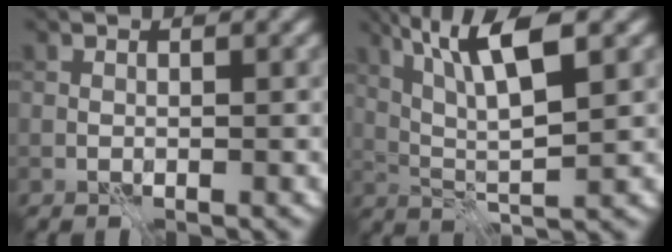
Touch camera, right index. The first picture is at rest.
{"total": 7.5, "force": [3.1, 1.8, 6.6], "torque": [-0.125, 0.007, 0.058]}